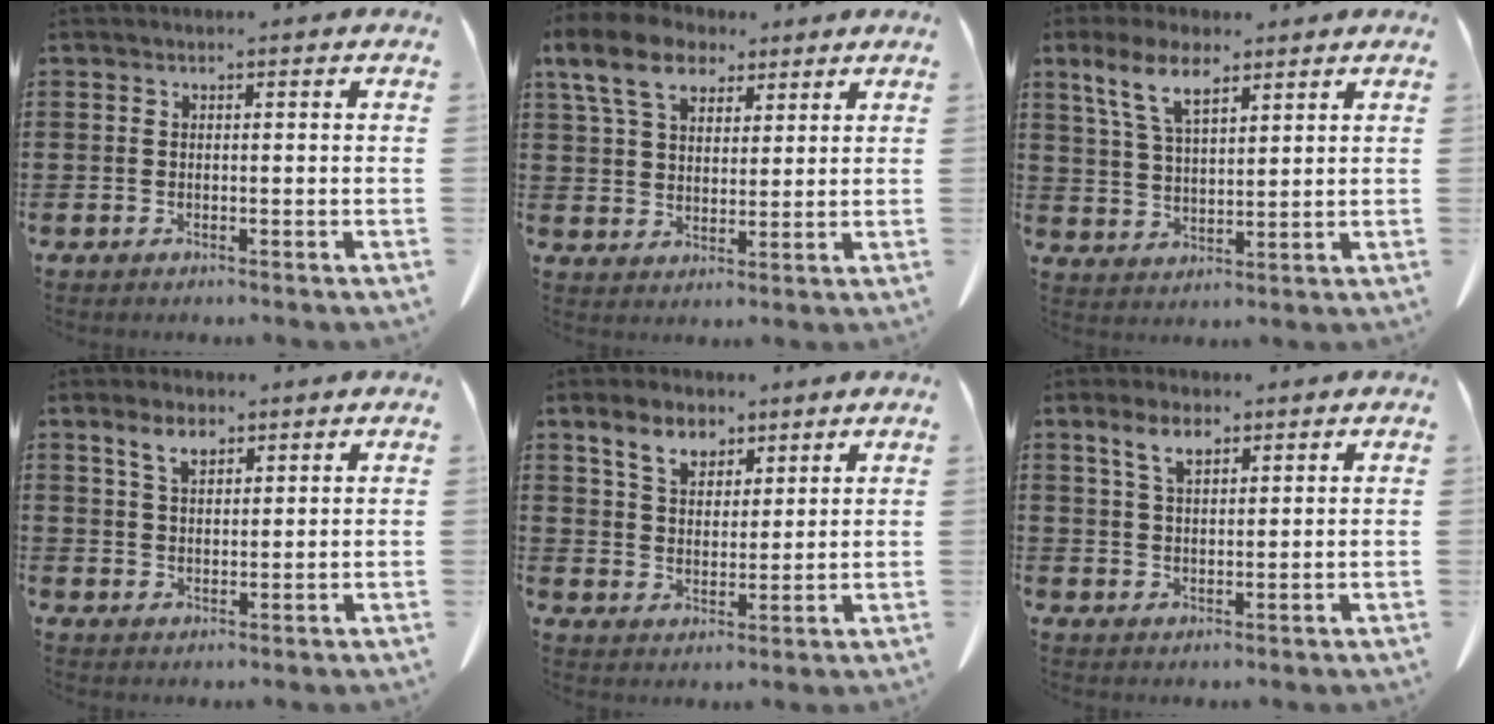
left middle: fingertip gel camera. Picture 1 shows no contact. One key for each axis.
{"total": 9.3, "fx": 6.0, "fy": 5.1, "fz": 4.9, "tx": -0.128, "ty": 0.001, "tz": 0.111}
{"total": 7.8, "fx": 5.0, "fy": 3.1, "fz": 5.1, "tx": -0.114, "ty": 0.004, "tz": 0.091}
{"total": 4.5, "fx": 2.8, "fy": 2.0, "fz": 2.8, "tx": -0.063, "ty": 0.007, "tz": 0.051}
{"total": 6.4, "fx": 4.5, "fy": 3.7, "fz": 2.7, "tx": -0.064, "ty": 0.004, "tz": 0.083}
{"total": 4.9, "fx": 2.9, "fy": 2.0, "fz": 3.4, "tx": -0.074, "ty": 0.008, "tz": 0.053}